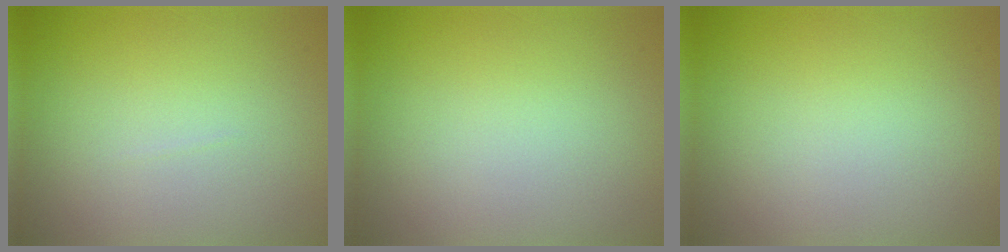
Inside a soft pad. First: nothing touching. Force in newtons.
{"total": 0.0}
{"total": 0.0}